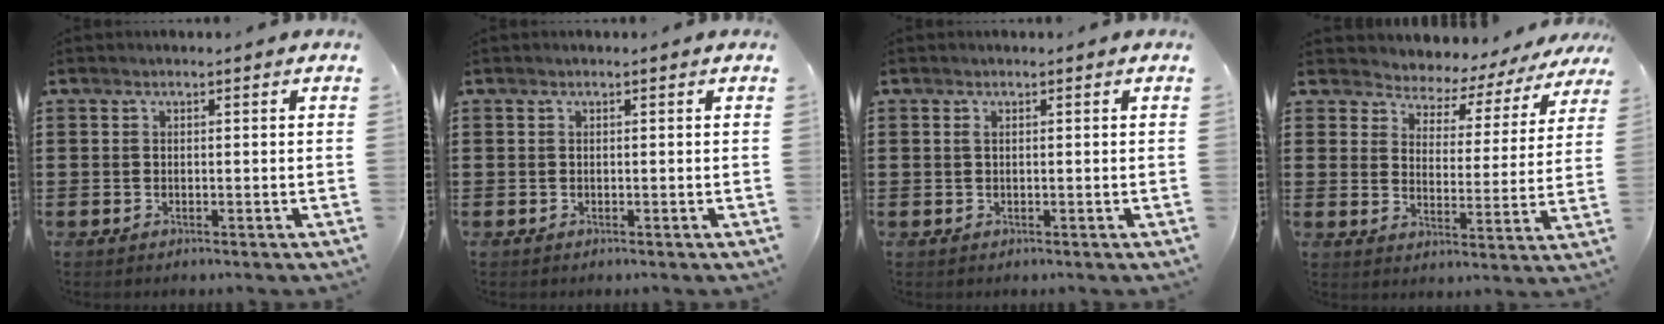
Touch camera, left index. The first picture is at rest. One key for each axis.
{"total": 0.0}
{"total": 0.6, "fx": 0.2, "fy": 0.1, "fz": 0.6, "tx": -0.012, "ty": -0.001, "tz": 0.004}
{"total": 3.5, "fx": 3.4, "fy": 0.9, "fz": -0.2, "tx": -0.024, "ty": -0.030, "tz": 0.050}